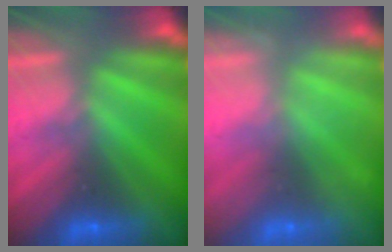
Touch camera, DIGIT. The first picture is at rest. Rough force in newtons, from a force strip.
{"total": 2.4}